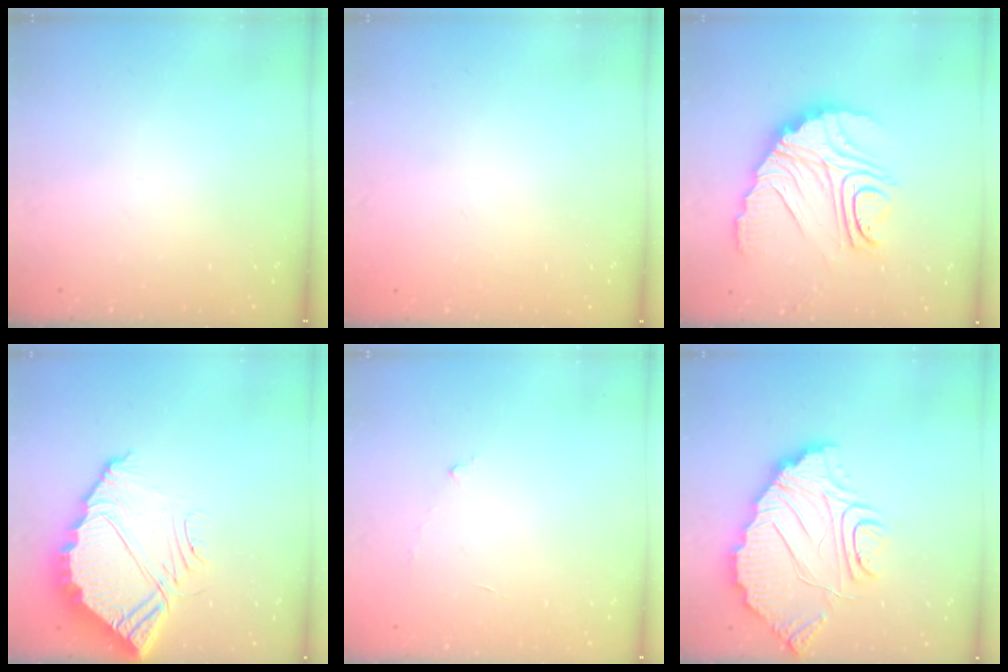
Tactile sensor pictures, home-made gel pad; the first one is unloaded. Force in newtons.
{"total": 2.1, "press": 2.1, "slide": 0.1}
{"total": 20.7, "press": 20.6, "slide": 2.2}
{"total": 9.0, "press": 9.0, "slide": 0.9}
{"total": 4.1, "press": 4.1, "slide": 0.2}
{"total": 14.5, "press": 14.4, "slide": 1.4}